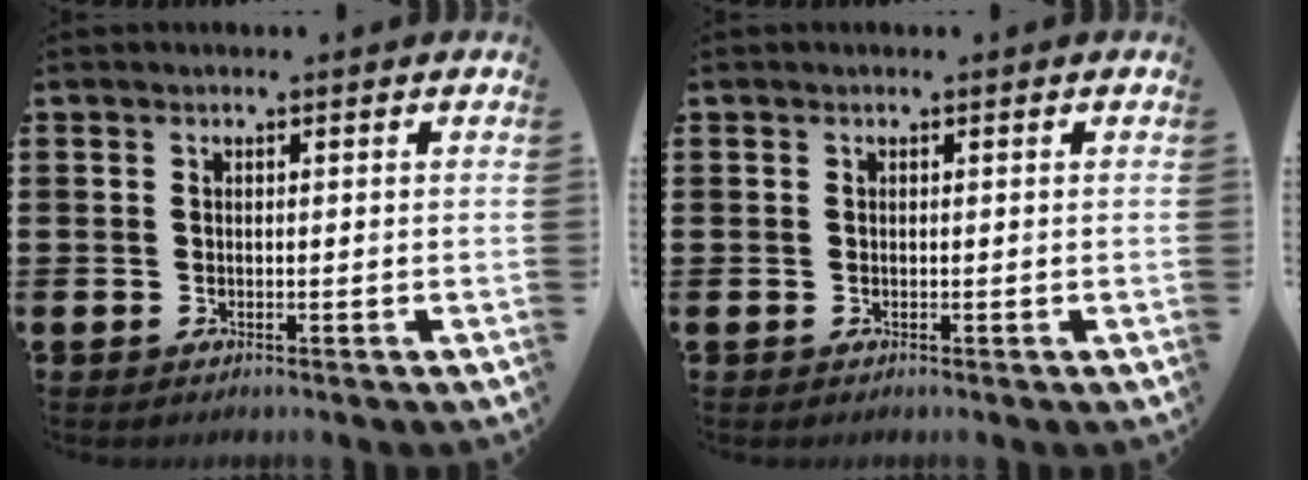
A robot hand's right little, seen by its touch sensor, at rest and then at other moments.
{"total": 0.0}